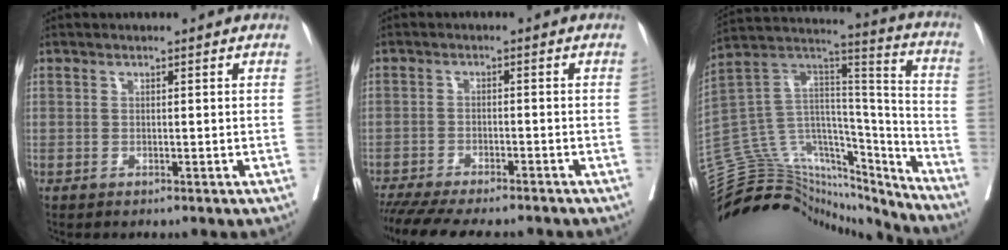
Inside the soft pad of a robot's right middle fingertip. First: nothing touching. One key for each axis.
{"total": 15.4, "fx": -13.5, "fy": 2.8, "fz": 6.8, "tx": -0.135, "ty": -0.027, "tz": -0.192}
{"total": 28.2, "fx": -26.0, "fy": 8.4, "fz": 6.6, "tx": -0.158, "ty": 0.055, "tz": -0.405}